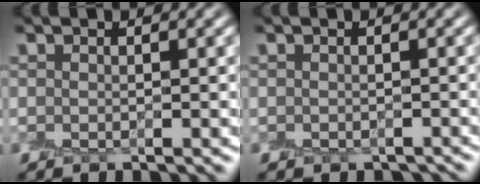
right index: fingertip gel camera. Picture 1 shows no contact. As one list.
[{"total": 0.8, "force": [-0.8, 0.3, 0.1], "torque": [-0.002, -0.011, -0.012]}]